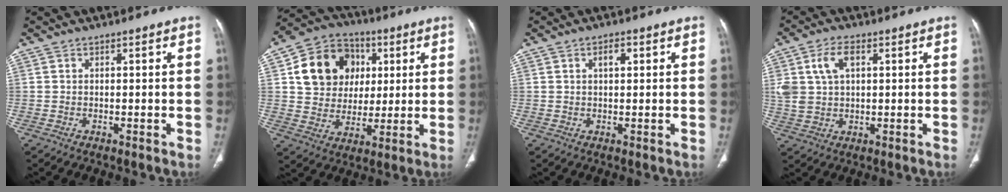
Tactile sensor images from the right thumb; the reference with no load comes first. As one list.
[{"total": 15.9, "force": [4.3, 13.4, 7.4], "torque": [-0.096, 0.006, 0.075]}, {"total": 2.3, "force": [0.8, 1.1, 1.8], "torque": [-0.029, 0.001, 0.015]}, {"total": 7.7, "force": [2.6, 4.6, 5.6], "torque": [-0.112, 0.002, 0.055]}]